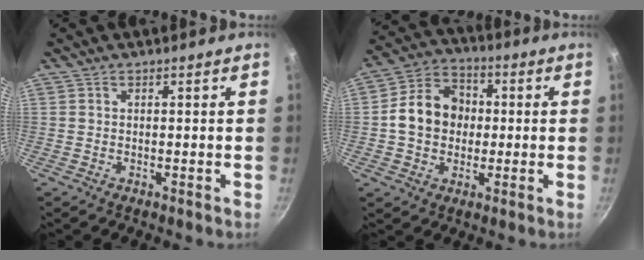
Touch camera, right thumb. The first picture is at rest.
{"total": 12.0, "force": [0.1, 9.8, 6.9], "torque": [-0.087, 0.023, -0.014]}